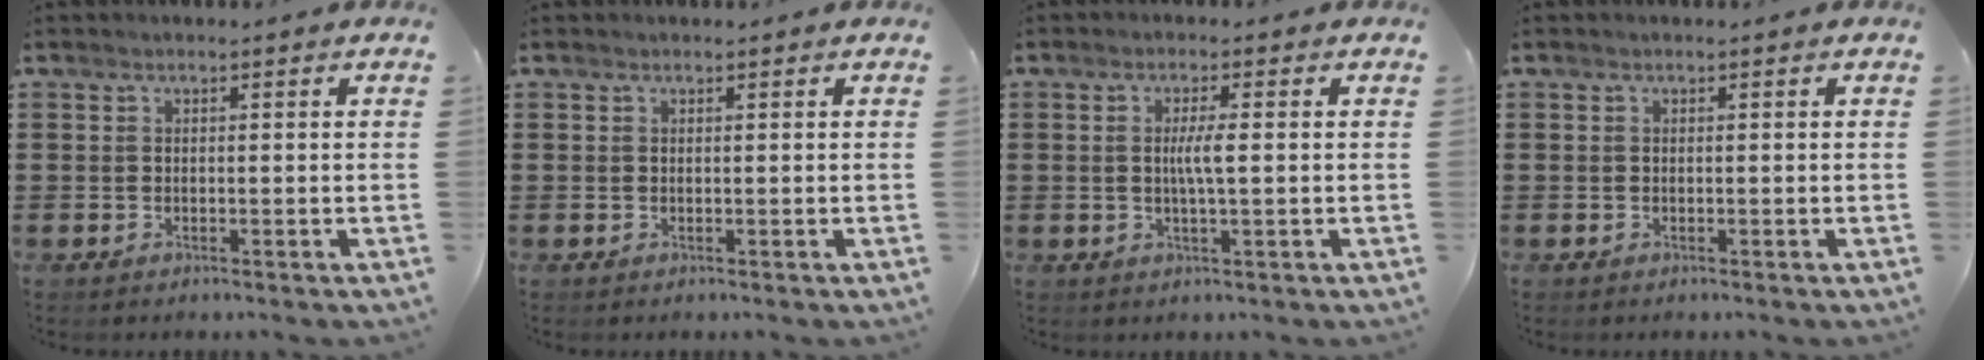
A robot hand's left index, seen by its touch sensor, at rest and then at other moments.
{"total": 0.0}
{"total": 3.3, "force": [0.1, 0.3, 3.3], "torque": [-0.063, -0.003, -0.001]}
{"total": 0.0}